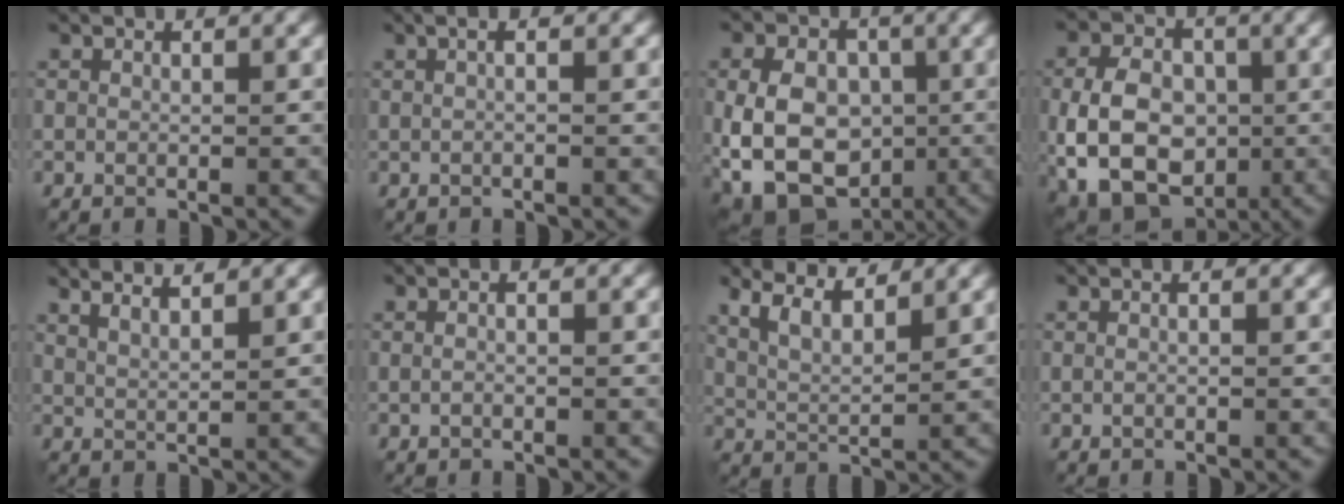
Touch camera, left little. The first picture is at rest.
{"total": 2.7, "force": [0.7, 1.2, 2.4], "torque": [-0.023, 0.018, -0.007]}
{"total": 11.0, "force": [-2.5, 8.0, 7.1], "torque": [-0.104, 0.001, -0.053]}
{"total": 9.6, "force": [-2.1, 6.8, 6.5], "torque": [-0.108, -0.003, -0.042]}
{"total": 4.3, "force": [3.3, 1.0, 2.5], "torque": [-0.019, 0.016, 0.031]}
{"total": 0.9, "force": [-0.1, 0.4, 0.8], "torque": [-0.010, -0.006, -0.004]}
{"total": 5.1, "force": [3.6, 1.5, 3.2], "torque": [-0.061, 0.011, 0.052]}
{"total": 0.6, "force": [-0.1, 0.2, 0.6], "torque": [-0.007, -0.004, -0.003]}